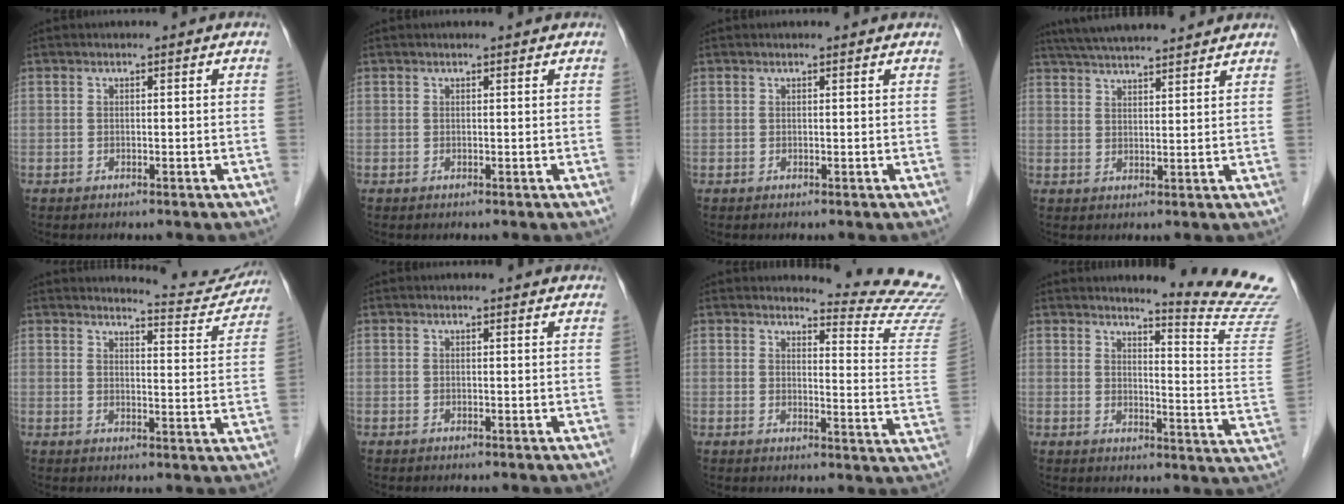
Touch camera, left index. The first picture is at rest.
{"total": 0.9, "force": [0.9, 0.1, 0.2], "torque": [-0.011, 0.004, 0.011]}
{"total": 1.4, "force": [1.4, 0.2, 0.2], "torque": [-0.014, 0.006, 0.012]}
{"total": 13.5, "force": [12.1, 1.5, 5.7], "torque": [-0.100, 0.036, 0.182]}
{"total": 9.5, "force": [9.5, 0.8, 0.3], "torque": [0.006, -0.032, 0.102]}
{"total": 2.9, "force": [2.8, 0.4, 0.5], "torque": [-0.012, 0.004, 0.020]}
{"total": 14.1, "force": [14.1, -1.0, 0.7], "torque": [0.005, -0.142, 0.133]}
{"total": 13.6, "force": [13.1, -2.6, 2.6], "torque": [-0.040, -0.131, 0.142]}